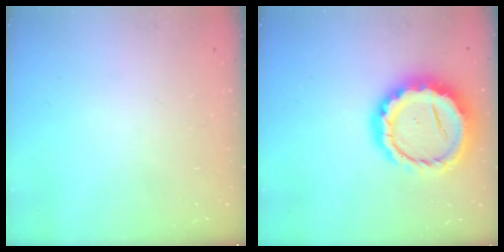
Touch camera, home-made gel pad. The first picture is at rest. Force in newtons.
{"total": 18.3, "press": 17.9, "slide": 3.8}